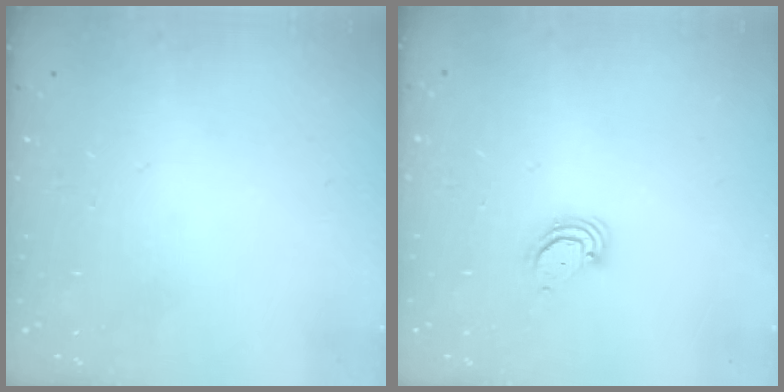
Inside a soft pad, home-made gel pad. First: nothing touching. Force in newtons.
{"total": 3.0, "press": 3.0, "slide": 0.2}